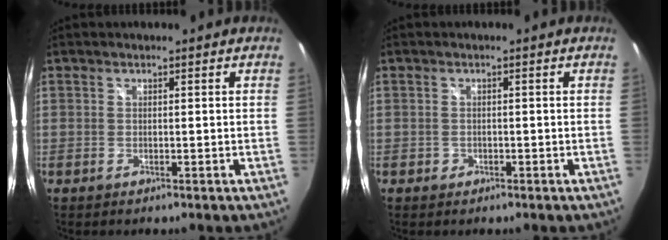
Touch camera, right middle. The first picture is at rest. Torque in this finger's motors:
{"motor_torque": [-0.25, 0.02, 0.01, -0.01]}